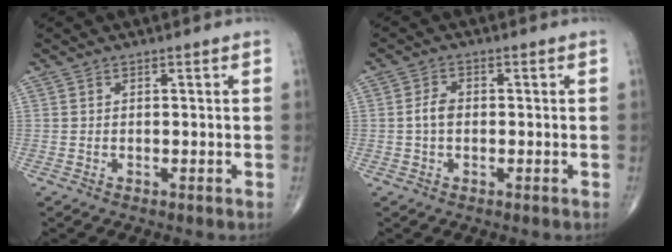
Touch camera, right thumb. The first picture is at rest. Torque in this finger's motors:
{"motor_torque": [0.16, 0.11, 0.38, -0.04, 0.01]}